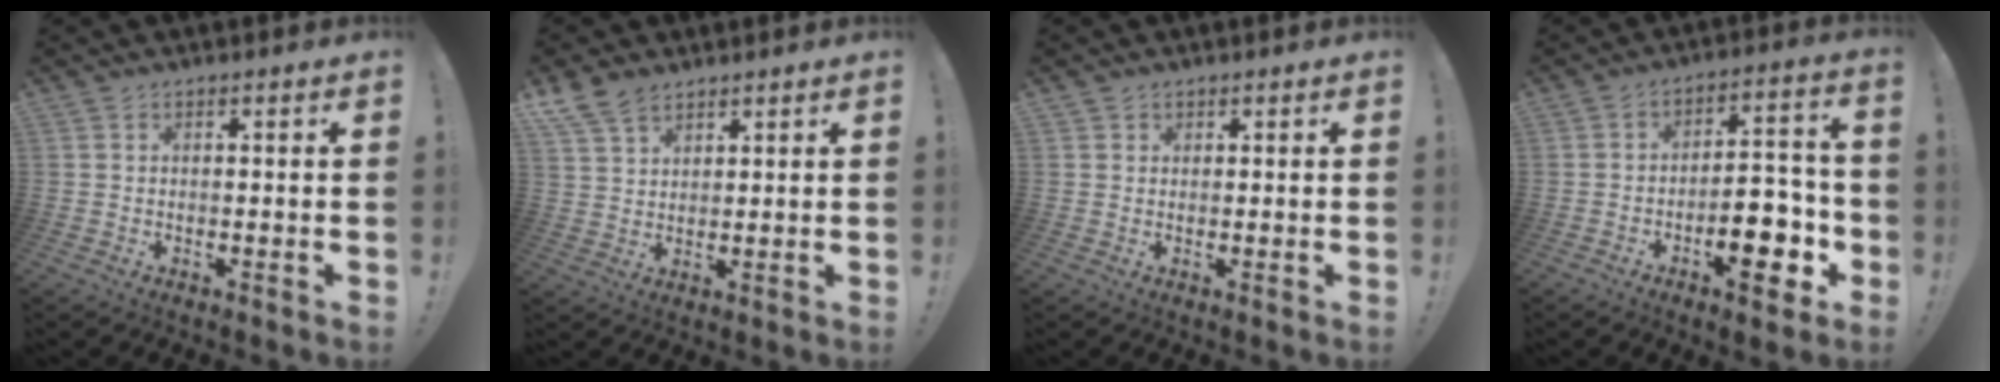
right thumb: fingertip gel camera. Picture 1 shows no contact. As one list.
[{"total": 7.2, "force": [5.3, 3.9, 2.9], "torque": [-0.059, -0.022, 0.104]}, {"total": 1.1, "force": [0.8, 0.8, 0.1], "torque": [0.002, -0.002, 0.013]}, {"total": 14.5, "force": [-5.6, 6.8, 11.6], "torque": [-0.130, 0.036, -0.087]}]